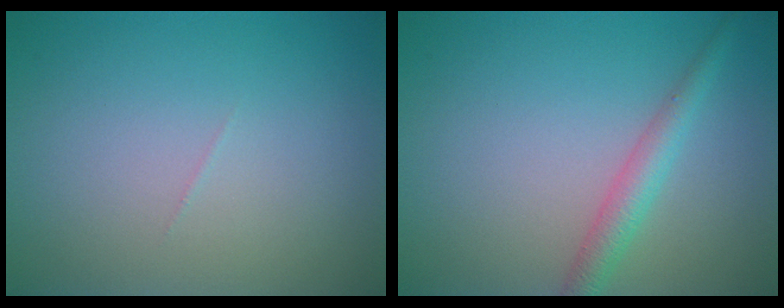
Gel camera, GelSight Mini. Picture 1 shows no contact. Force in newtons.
{"total": 2.4, "press": 2.4, "slide": 0.1}